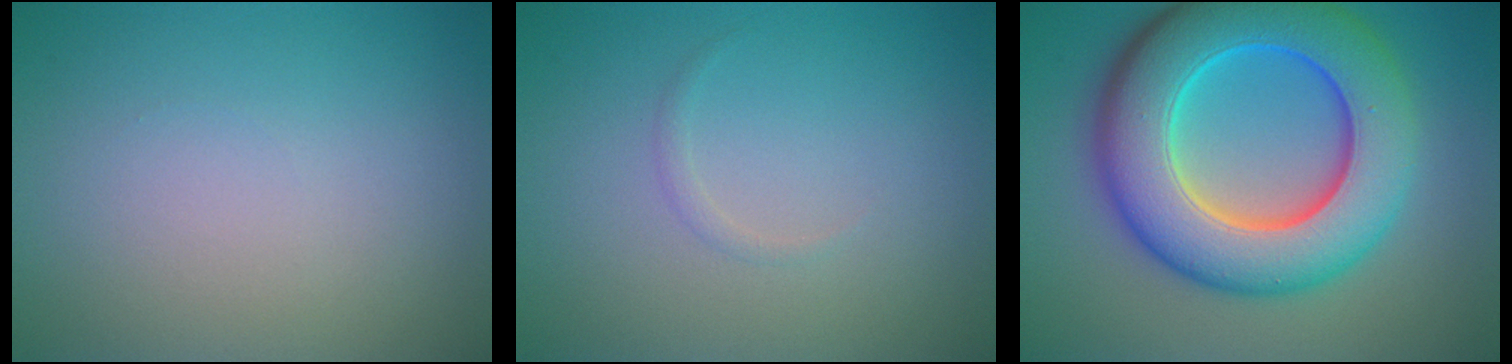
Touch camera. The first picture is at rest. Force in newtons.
{"total": 0.5, "press": 0.5, "slide": 0.0}
{"total": 12.0, "press": 12.0, "slide": 0.2}